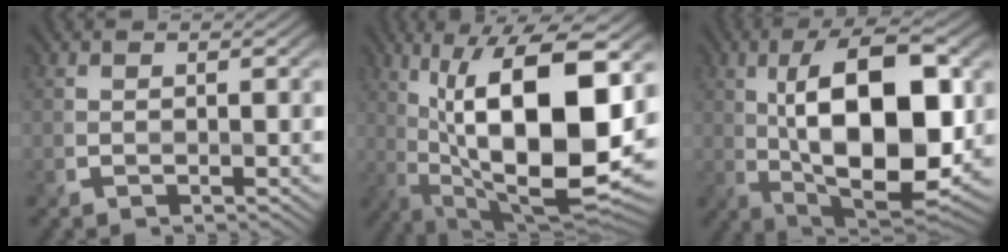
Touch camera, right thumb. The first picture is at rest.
{"total": 17.3, "force": [2.1, 7.0, 15.7], "torque": [-0.258, 0.010, 0.038]}
{"total": 15.8, "force": [1.1, 7.5, 13.9], "torque": [-0.228, 0.006, 0.018]}